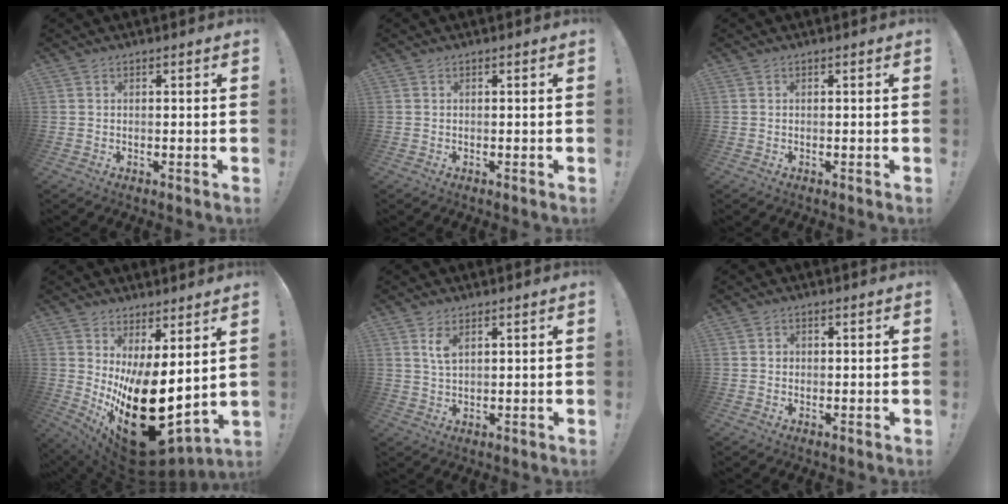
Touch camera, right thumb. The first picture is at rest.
{"total": 0.0}
{"total": 0.0}
{"total": 21.4, "force": [-3.3, 9.9, 18.6], "torque": [-0.278, -0.015, -0.024]}
{"total": 4.0, "force": [2.2, 1.7, 2.8], "torque": [-0.050, -0.008, 0.038]}
{"total": 1.1, "force": [-0.1, 1.0, 0.4], "torque": [0.002, 0.001, -0.005]}